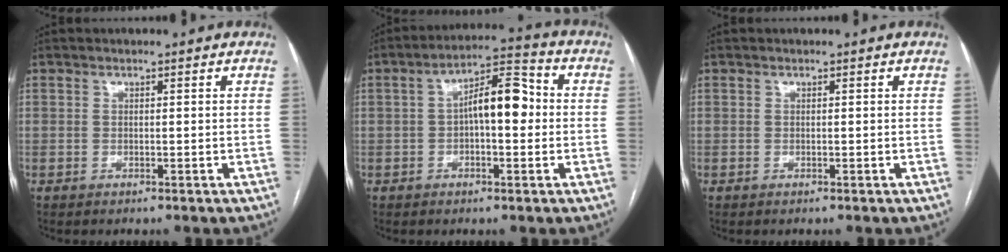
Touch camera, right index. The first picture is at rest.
{"total": 9.0, "force": [0.2, 3.1, 8.5], "torque": [-0.140, 0.034, 0.000]}
{"total": 0.0}